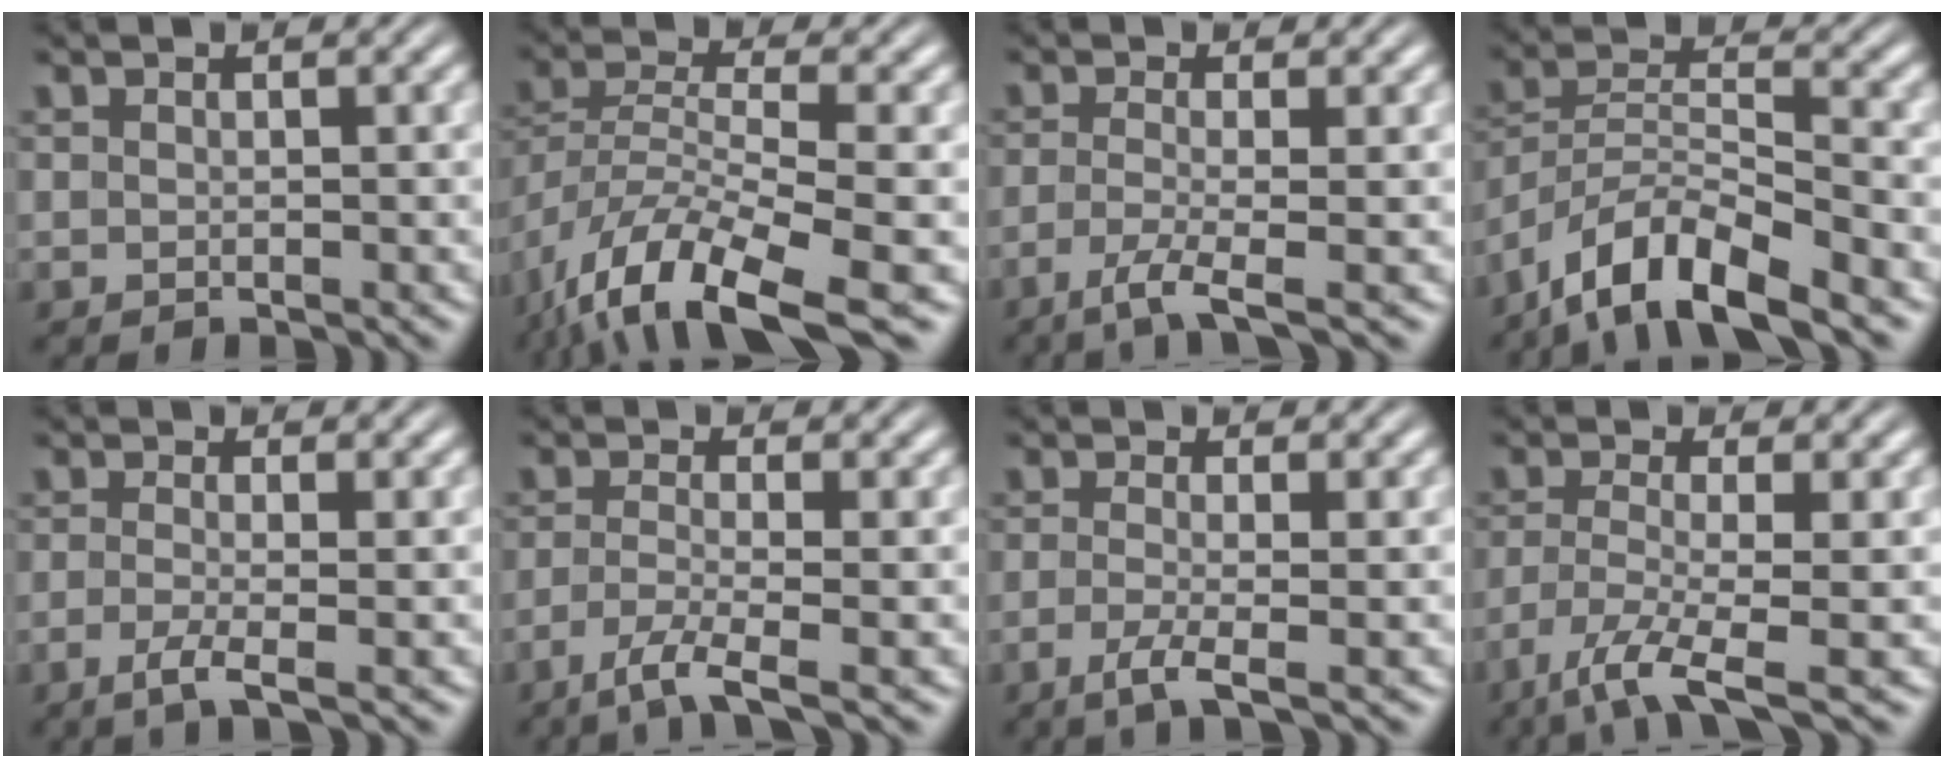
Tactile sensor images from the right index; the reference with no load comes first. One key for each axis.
{"total": 8.9, "fx": -5.8, "fy": 3.5, "fz": 5.8, "tx": -0.132, "ty": -0.044, "tz": -0.063}
{"total": 3.6, "fx": -2.3, "fy": 0.1, "fz": 2.8, "tx": -0.065, "ty": -0.031, "tz": -0.024}
{"total": 7.8, "fx": -4.1, "fy": 4.3, "fz": 5.1, "tx": -0.111, "ty": -0.035, "tz": -0.053}
{"total": 2.6, "fx": -1.6, "fy": -0.1, "fz": 2.0, "tx": -0.051, "ty": -0.022, "tz": -0.019}
{"total": 4.0, "fx": -2.8, "fy": 0.3, "fz": 3.0, "tx": -0.066, "ty": -0.029, "tz": -0.030}
{"total": 2.9, "fx": -1.7, "fy": 0.0, "fz": 2.3, "tx": -0.056, "ty": -0.026, "tz": -0.019}
{"total": 6.1, "fx": -3.4, "fy": 1.9, "fz": 4.6, "tx": -0.095, "ty": -0.046, "tz": -0.034}